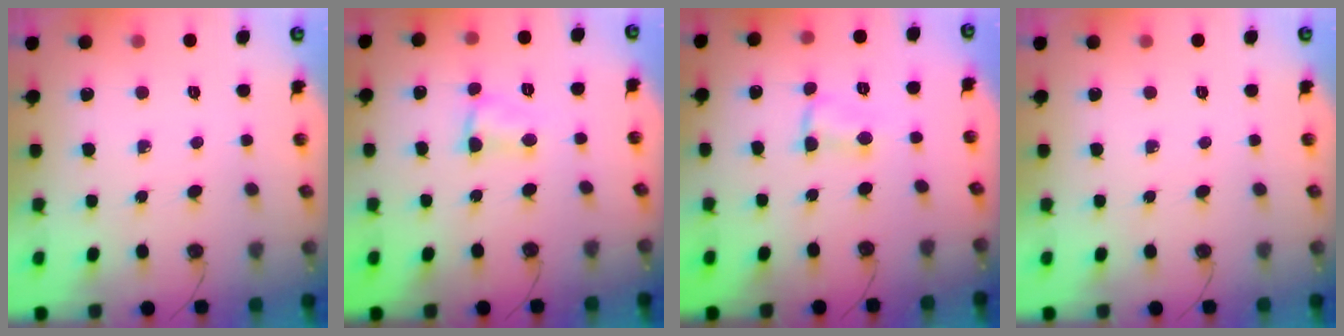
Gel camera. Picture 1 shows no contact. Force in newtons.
{"total": 2.6, "press": 2.6, "slide": 0.4}
{"total": 3.1, "press": 1.2, "slide": 2.9}
{"total": 0.0}